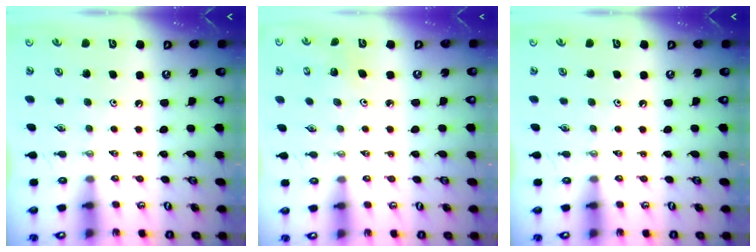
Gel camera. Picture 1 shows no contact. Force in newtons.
{"total": 2.5, "press": 2.5, "slide": 0.2}
{"total": 0.0}